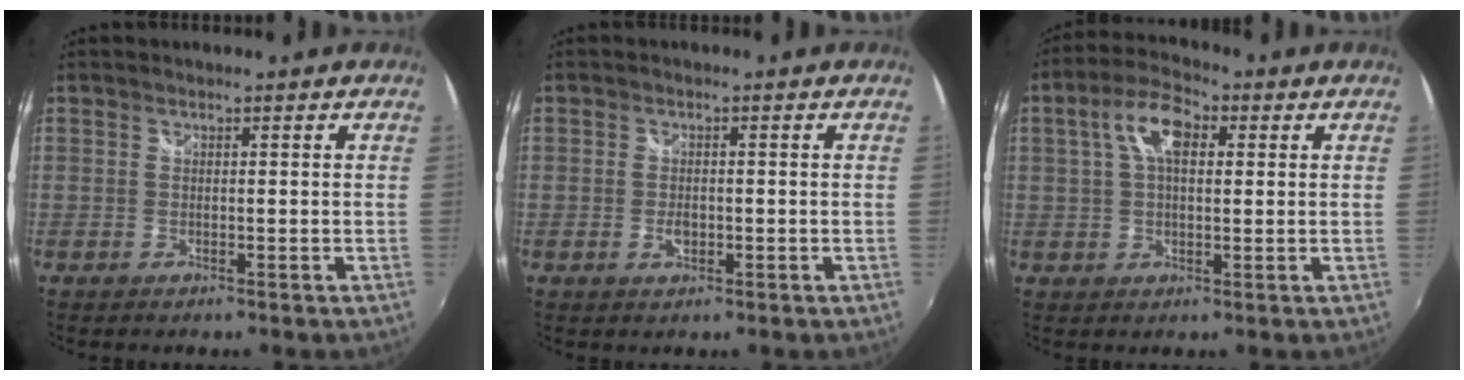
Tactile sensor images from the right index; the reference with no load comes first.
{"total": 2.2, "force": [-0.6, 1.3, 1.7], "torque": [-0.031, -0.003, -0.011]}
{"total": 8.1, "force": [2.2, 4.1, 6.7], "torque": [-0.129, 0.023, 0.036]}